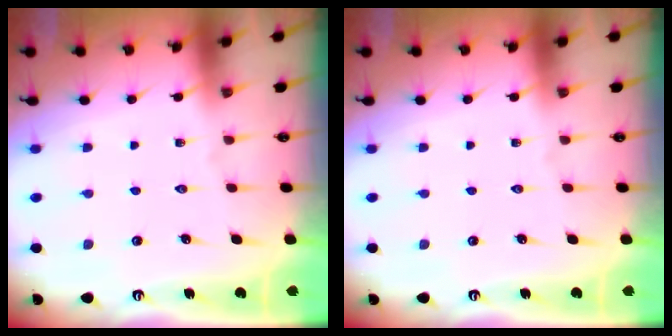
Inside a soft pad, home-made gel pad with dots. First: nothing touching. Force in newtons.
{"total": 0.0}